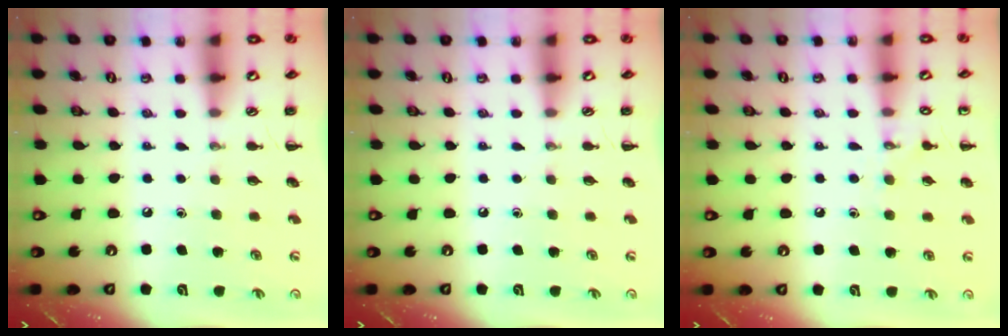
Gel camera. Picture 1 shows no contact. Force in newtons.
{"total": 0.0}
{"total": 7.4, "press": 7.1, "slide": 1.9}